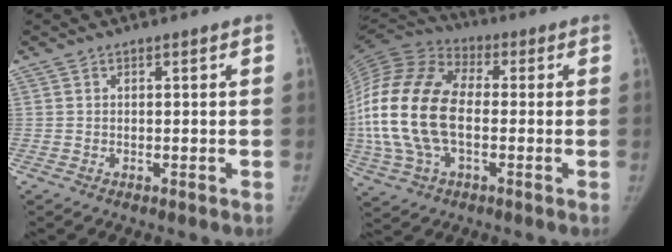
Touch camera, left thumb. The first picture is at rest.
{"total": 21.4, "force": [-1.6, 12.7, 17.2], "torque": [-0.372, 0.016, -0.032]}